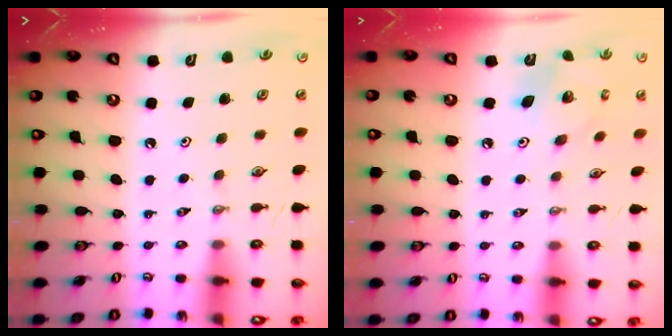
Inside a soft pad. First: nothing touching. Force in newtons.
{"total": 8.3, "press": 8.3, "slide": 0.1}